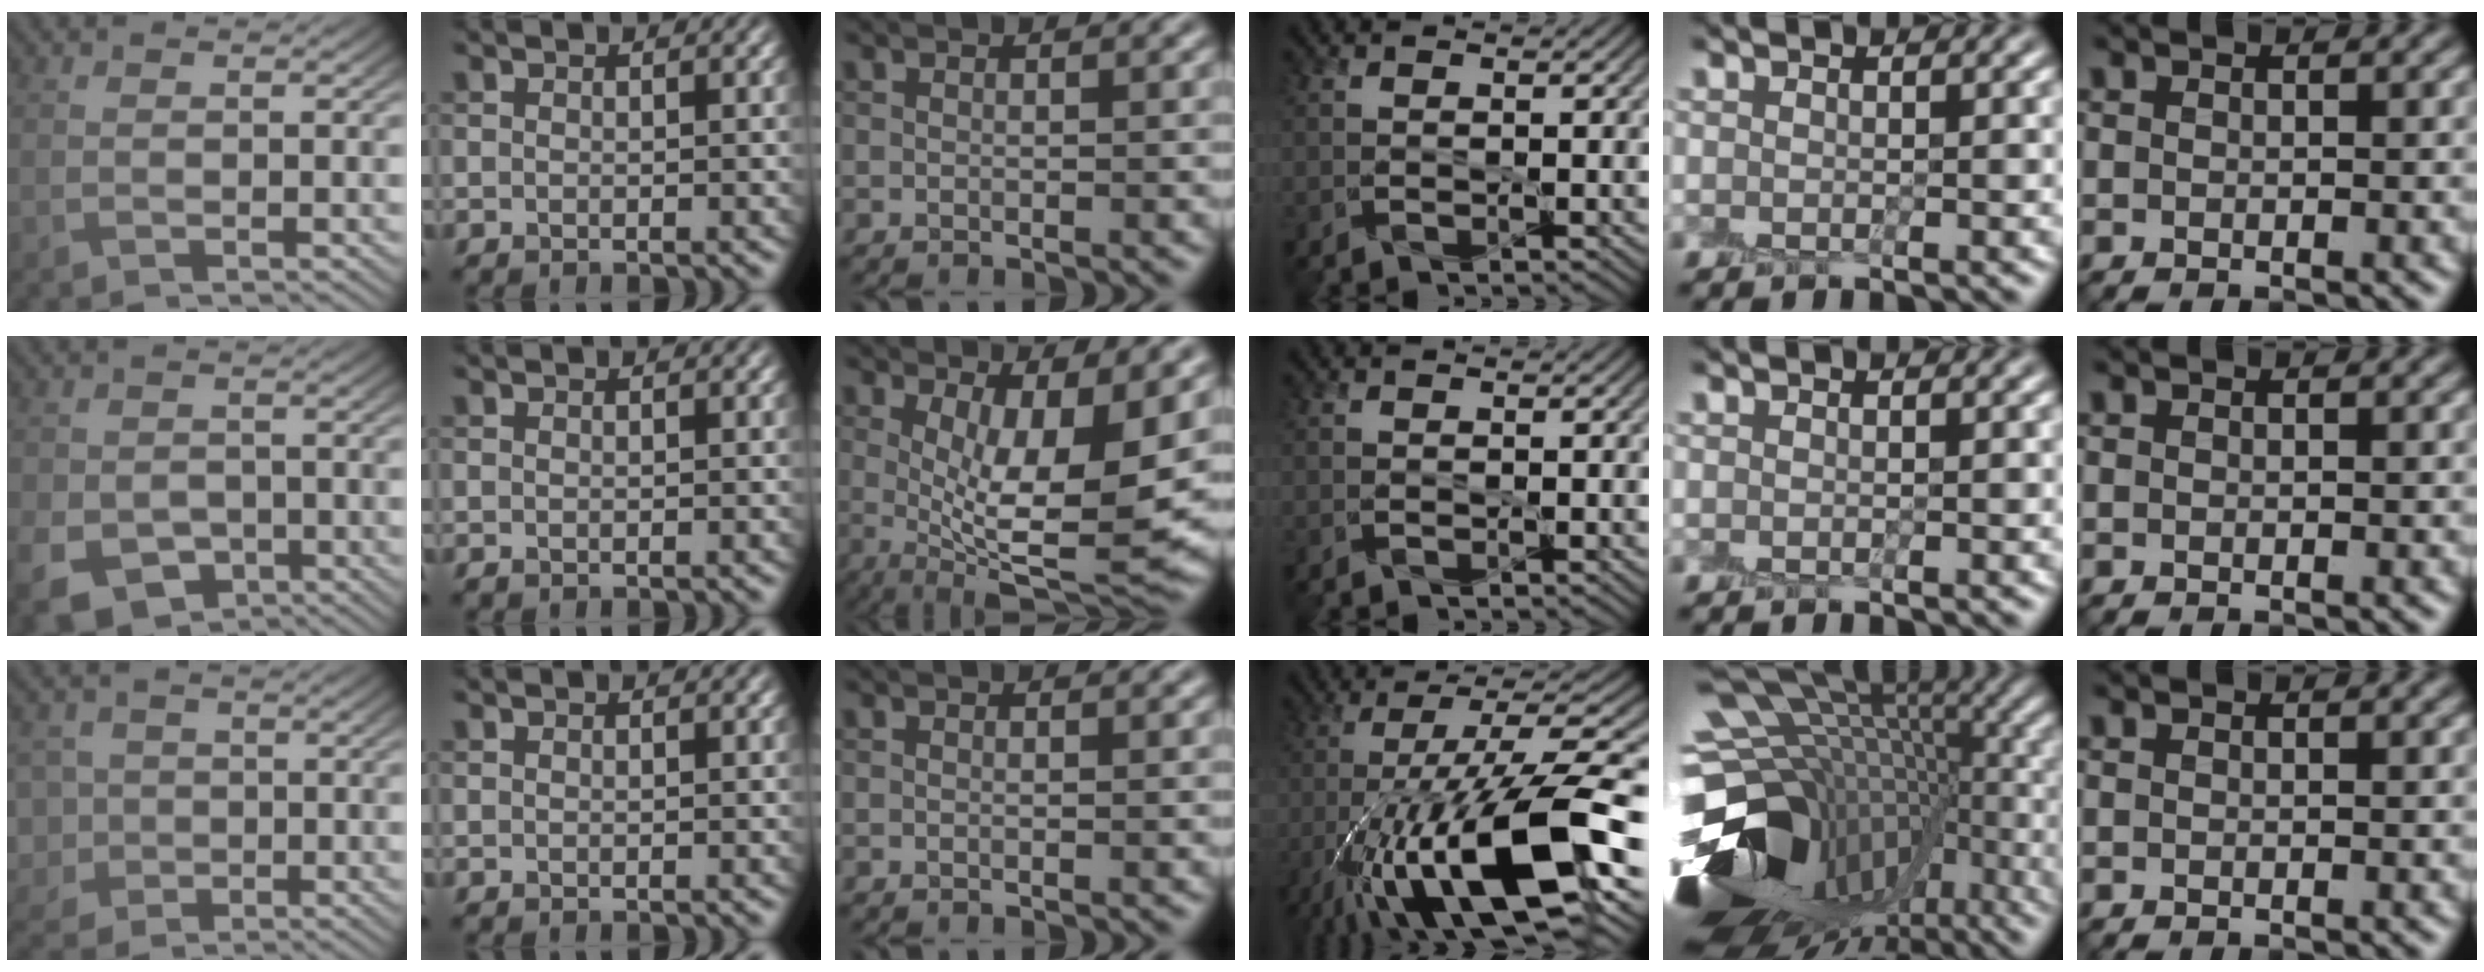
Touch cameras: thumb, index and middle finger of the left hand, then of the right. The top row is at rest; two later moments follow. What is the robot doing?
{"motion": "peel", "object": "shipping label"}